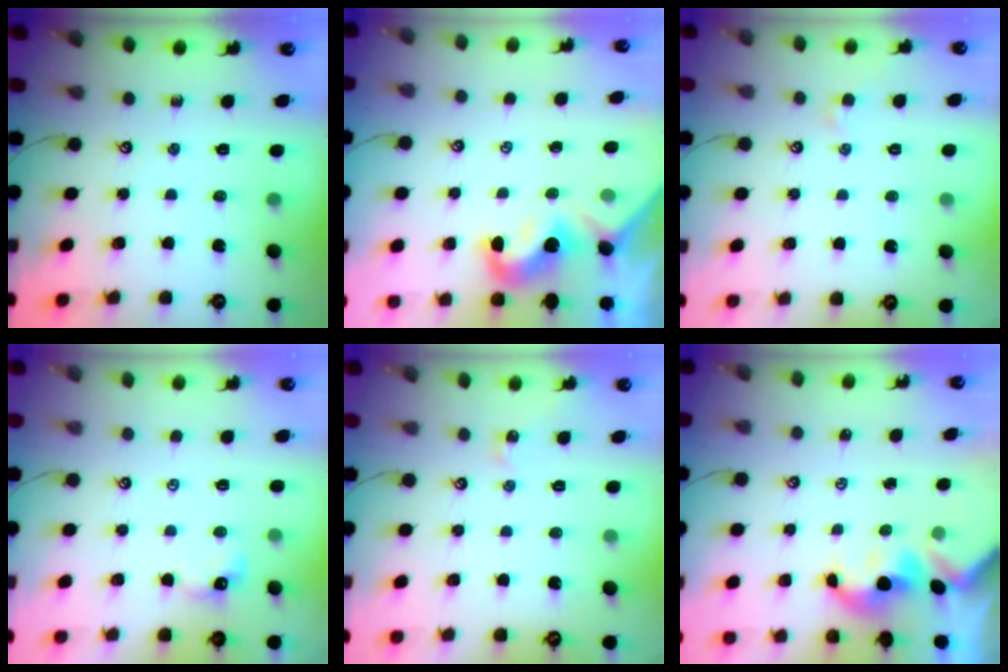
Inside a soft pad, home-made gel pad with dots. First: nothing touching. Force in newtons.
{"total": 1.9, "press": 1.8, "slide": 0.6}
{"total": 0.9, "press": 0.8, "slide": 0.5}
{"total": 0.9, "press": 0.9, "slide": 0.2}
{"total": 2.2, "press": 2.1, "slide": 0.6}
{"total": 1.8, "press": 1.8, "slide": 0.2}